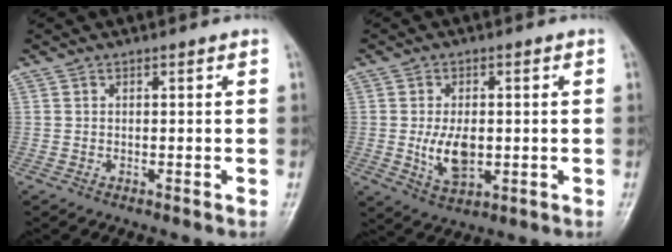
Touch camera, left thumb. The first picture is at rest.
{"total": 7.4, "force": [-0.5, 4.4, 6.0], "torque": [-0.099, -0.008, -0.002]}